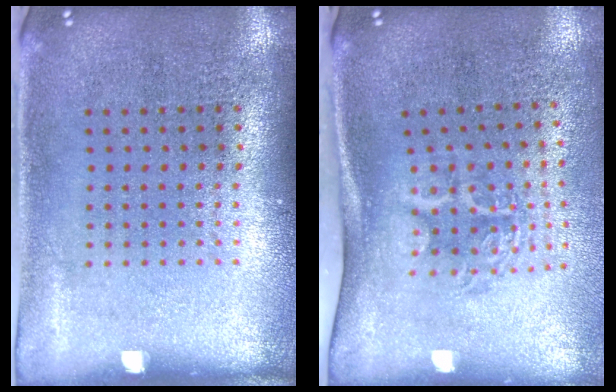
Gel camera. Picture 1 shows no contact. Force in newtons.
{"total": 1.9, "press": 1.3, "slide": 1.4}